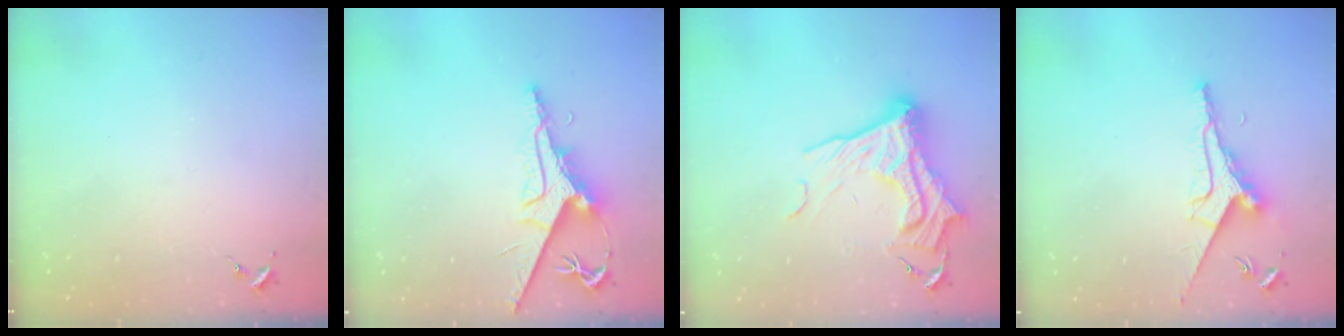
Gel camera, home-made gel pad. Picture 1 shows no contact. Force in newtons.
{"total": 9.2, "press": 9.1, "slide": 0.8}
{"total": 19.3, "press": 19.2, "slide": 1.7}
{"total": 9.5, "press": 9.4, "slide": 0.9}